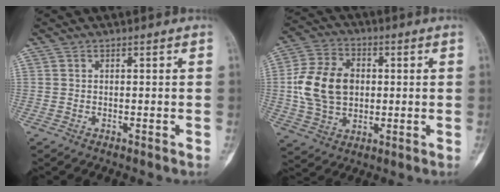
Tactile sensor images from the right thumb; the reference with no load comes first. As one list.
[{"total": 14.3, "force": [0.8, 10.4, 9.8], "torque": [-0.167, 0.012, 0.015]}]